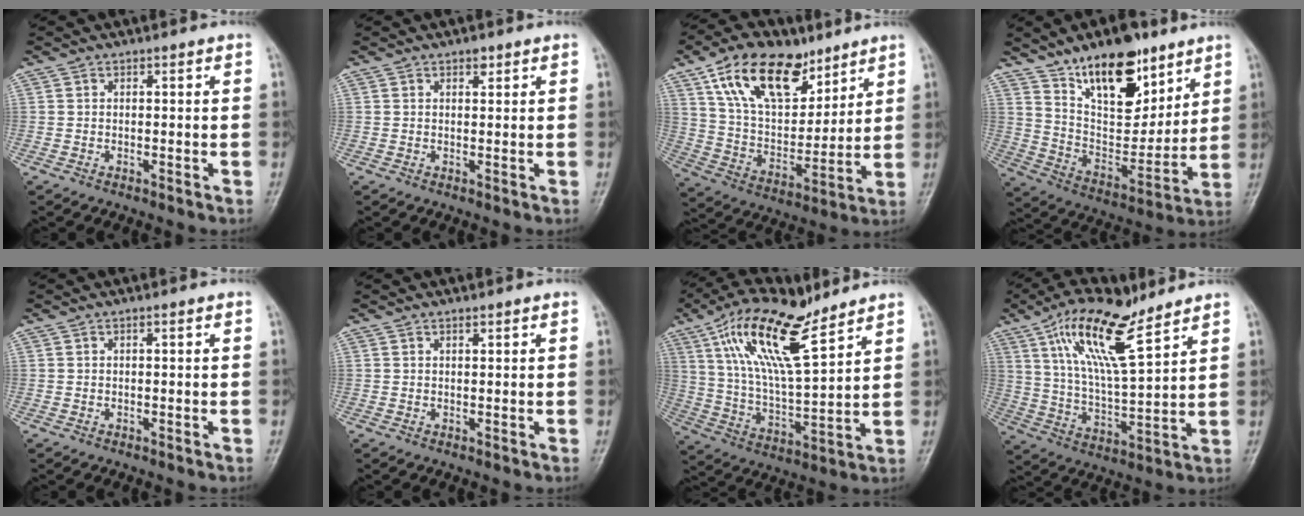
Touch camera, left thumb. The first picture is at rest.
{"total": 1.2, "force": [0.8, 0.6, 0.7], "torque": [-0.005, -0.003, 0.011]}
{"total": 19.7, "force": [11.7, 10.9, 11.6], "torque": [-0.158, -0.041, 0.216]}
{"total": 19.3, "force": [12.4, 9.1, 11.7], "torque": [-0.135, -0.074, 0.220]}
{"total": 0.0}
{"total": 0.6, "force": [0.5, 0.2, 0.3], "torque": [-0.008, -0.003, 0.009]}
{"total": 17.8, "force": [10.5, 5.7, 13.2], "torque": [-0.239, -0.037, 0.204]}
{"total": 15.9, "force": [9.5, 4.7, 11.9], "torque": [-0.210, -0.037, 0.182]}